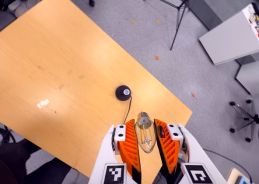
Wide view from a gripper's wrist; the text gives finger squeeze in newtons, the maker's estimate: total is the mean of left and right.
{"total": 11.1, "left": 11.6, "right": 10.6}